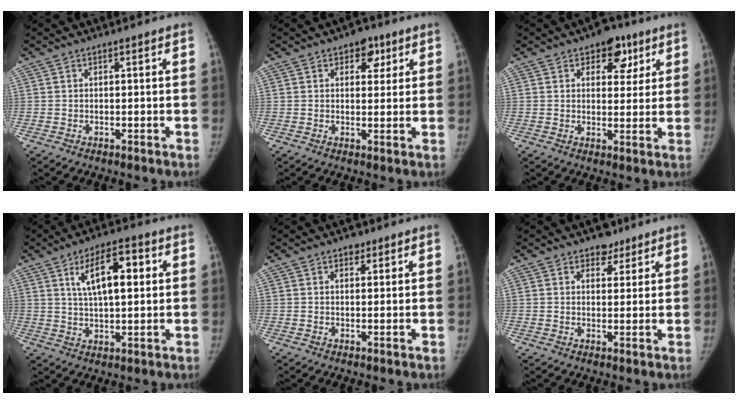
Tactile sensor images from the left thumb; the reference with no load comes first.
{"total": 4.7, "force": [2.4, 3.1, 2.5], "torque": [-0.003, -0.006, 0.027]}
{"total": 7.5, "force": [4.0, 4.8, 4.2], "torque": [-0.014, -0.013, 0.050]}
{"total": 10.7, "force": [3.3, 4.4, 9.1], "torque": [-0.135, -0.001, 0.055]}
{"total": 1.9, "force": [1.2, 1.3, 0.8], "torque": [0.001, -0.004, 0.014]}
{"total": 3.7, "force": [2.6, 2.5, 0.8], "torque": [0.013, -0.014, 0.036]}